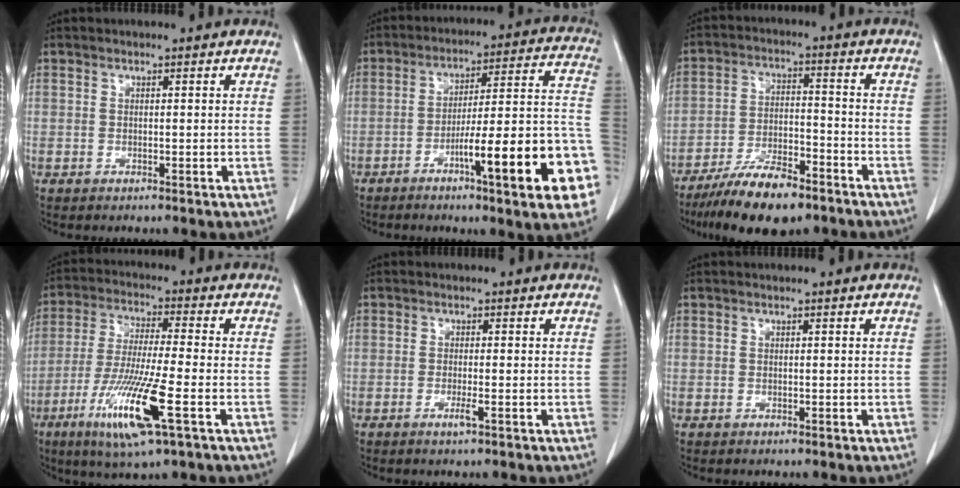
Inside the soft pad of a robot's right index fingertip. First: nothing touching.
{"total": 20.4, "force": [-7.9, 1.2, 18.8], "torque": [-0.188, 0.012, -0.112]}
{"total": 11.2, "force": [-8.4, 3.2, 6.7], "torque": [-0.117, -0.009, -0.147]}
{"total": 13.4, "force": [-5.5, 0.4, 12.2], "torque": [-0.248, -0.031, -0.101]}
{"total": 1.5, "force": [-0.7, -0.1, 1.4], "torque": [-0.028, -0.004, -0.014]}
{"total": 0.0}